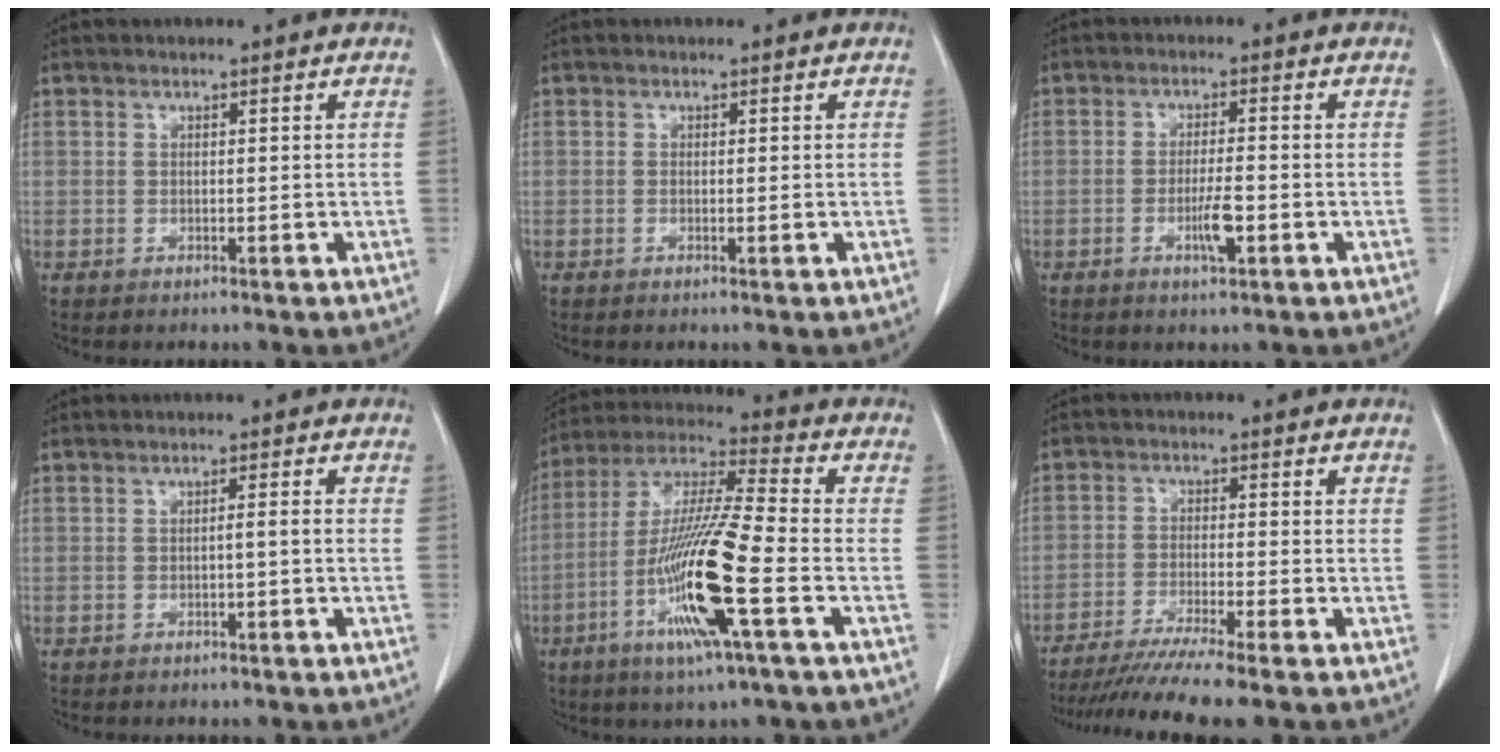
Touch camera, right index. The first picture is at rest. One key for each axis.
{"total": 0.5, "fx": -0.1, "fy": 0.0, "fz": 0.5, "tx": -0.008, "ty": 0.001, "tz": 0.001}
{"total": 4.0, "fx": -1.5, "fy": 0.4, "fz": 3.7, "tx": -0.067, "ty": -0.002, "tz": -0.024}
{"total": 1.1, "fx": -0.4, "fy": -0.1, "fz": 1.0, "tx": -0.016, "ty": 0.002, "tz": -0.004}
{"total": 16.4, "fx": -5.6, "fy": 0.2, "fz": 15.4, "tx": -0.309, "ty": -0.016, "tz": -0.109}
{"total": 9.1, "fx": -7.6, "fy": -1.4, "fz": 4.8, "tx": -0.068, "ty": -0.029, "tz": -0.124}